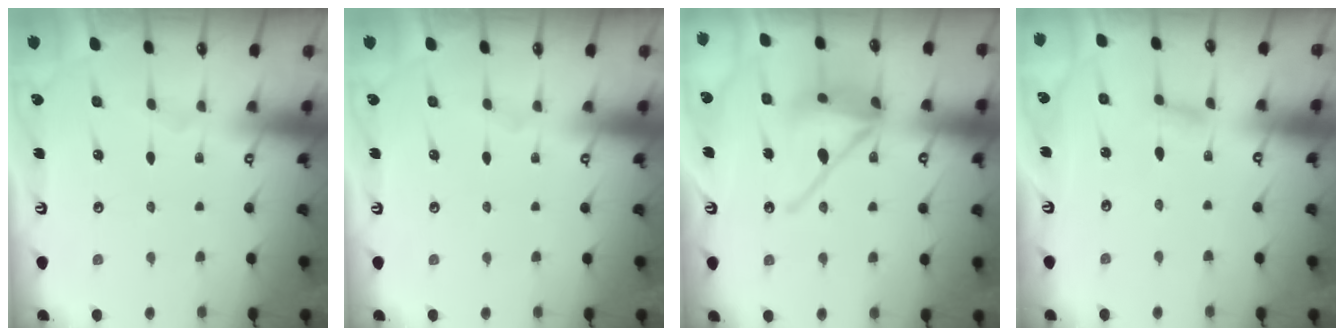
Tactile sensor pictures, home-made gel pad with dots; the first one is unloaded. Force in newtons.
{"total": 0.0}
{"total": 14.9, "press": 14.8, "slide": 2.0}
{"total": 4.9, "press": 4.8, "slide": 0.7}